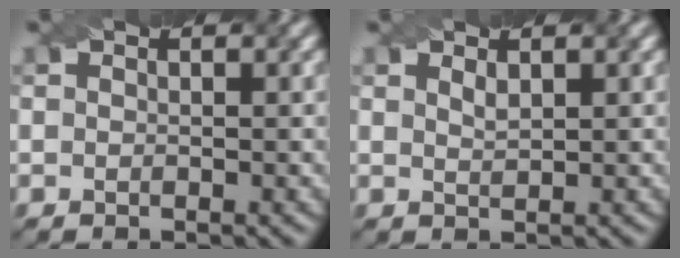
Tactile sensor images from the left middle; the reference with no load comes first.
{"total": 0.9, "force": [0.6, 0.2, 0.5], "torque": [-0.013, 0.000, 0.013]}